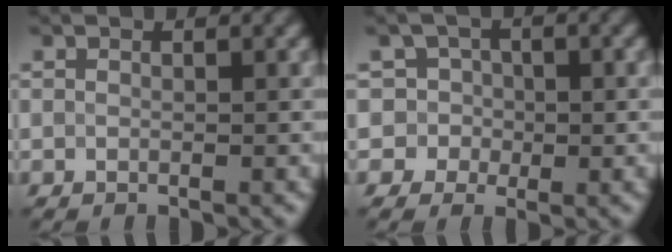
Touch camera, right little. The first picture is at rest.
{"total": 2.7, "force": [-0.2, 2.7, 0.1], "torque": [0.030, 0.027, -0.018]}